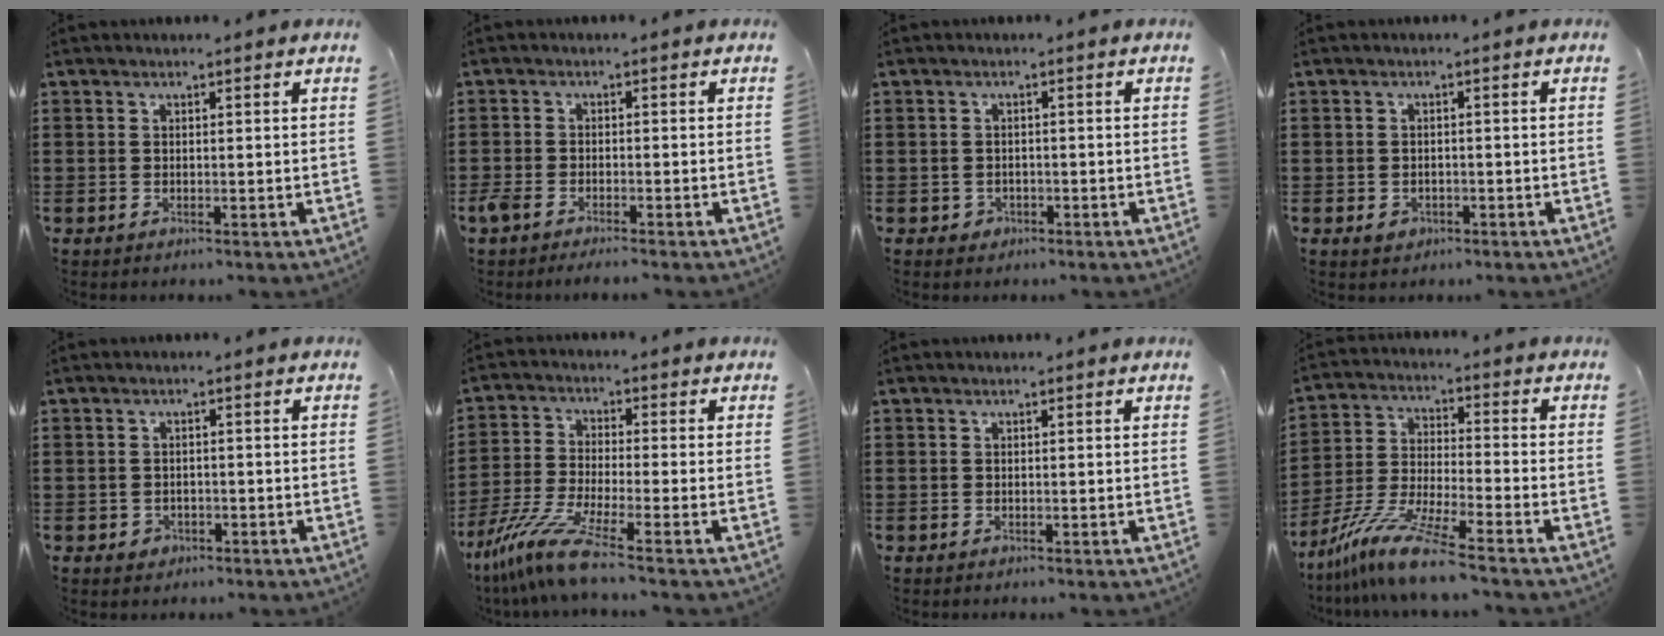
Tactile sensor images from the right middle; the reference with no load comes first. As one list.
[{"total": 2.2, "force": [-1.9, 0.5, 1.0], "torque": [-0.040, -0.007, -0.045]}, {"total": 1.1, "force": [-0.7, 0.9, 0.2], "torque": [-0.009, -0.001, -0.015]}, {"total": 1.4, "force": [-0.7, 1.0, 0.6], "torque": [-0.016, -0.002, -0.015]}, {"total": 1.2, "force": [-0.7, 1.0, 0.3], "torque": [-0.010, -0.002, -0.016]}, {"total": 8.3, "force": [-6.0, 0.5, 5.8], "torque": [-0.140, -0.018, -0.123]}, {"total": 0.0}, {"total": 10.4, "force": [-8.6, 0.0, 5.9], "torque": [-0.132, -0.006, -0.176]}]